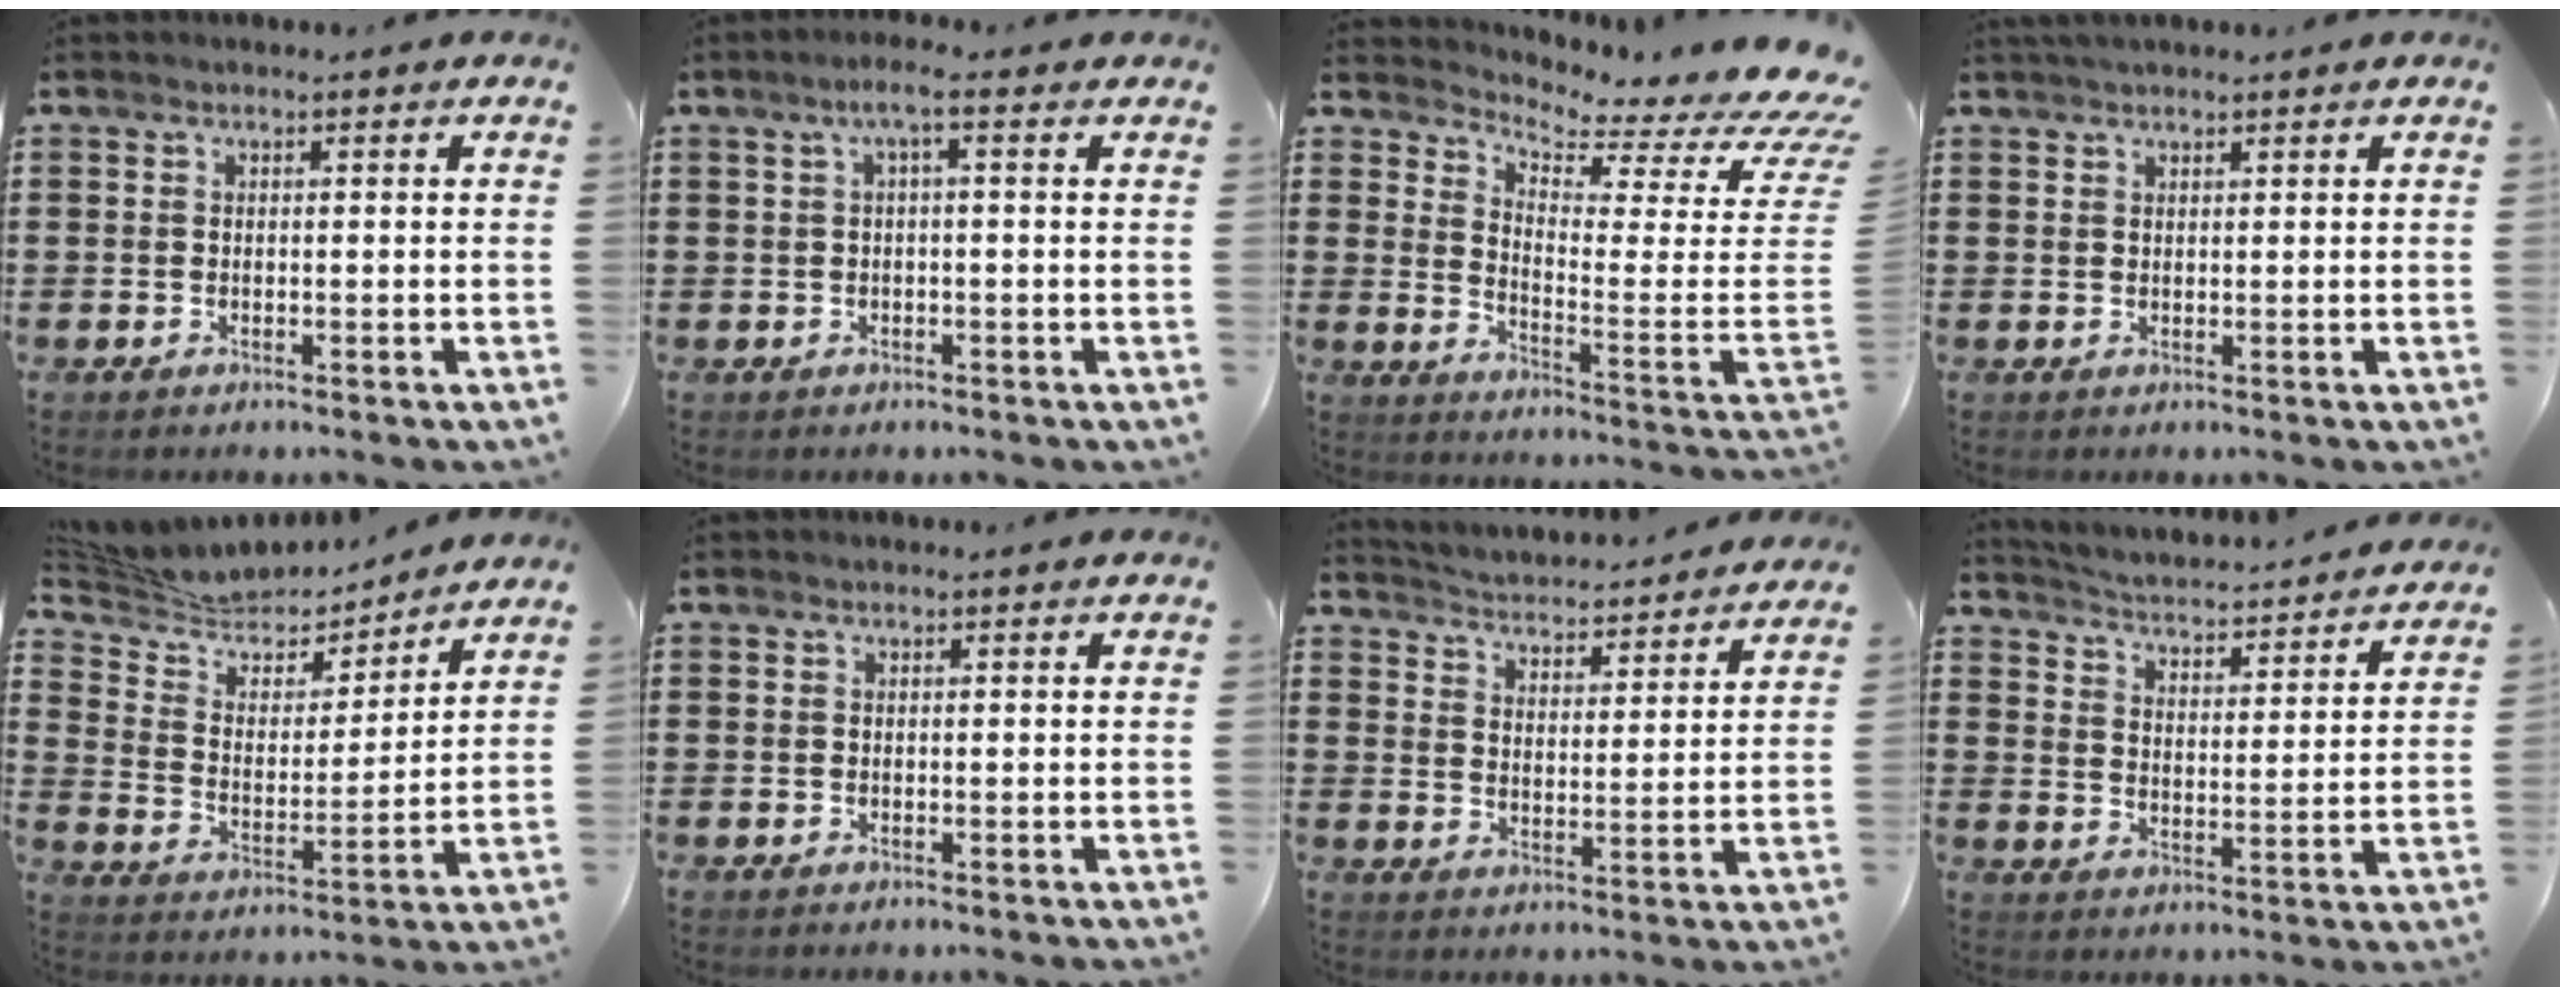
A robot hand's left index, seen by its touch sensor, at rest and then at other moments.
{"total": 2.2, "force": [0.4, 0.0, 2.2], "torque": [-0.044, 0.002, 0.004]}
{"total": 3.5, "force": [3.1, -0.2, 1.8], "torque": [-0.050, -0.052, 0.044]}
{"total": 1.5, "force": [1.4, 0.2, 0.5], "torque": [-0.011, 0.001, 0.026]}
{"total": 6.0, "force": [5.5, 2.2, 0.8], "torque": [-0.052, -0.039, 0.092]}
{"total": 0.0}
{"total": 3.7, "force": [3.6, -0.4, -0.2], "torque": [-0.017, -0.035, 0.056]}
{"total": 3.0, "force": [2.9, -0.4, 0.0], "torque": [-0.023, -0.036, 0.041]}